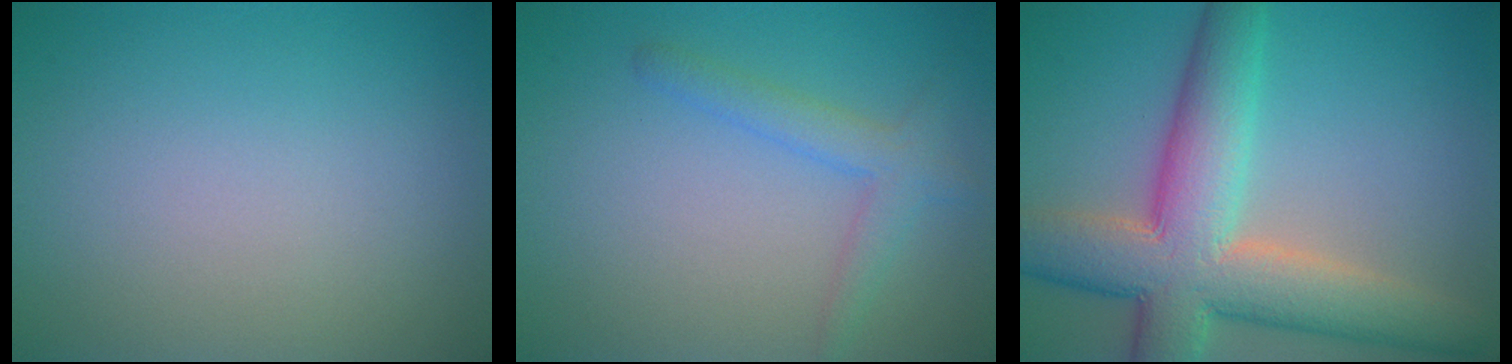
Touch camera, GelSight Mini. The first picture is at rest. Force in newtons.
{"total": 2.5, "press": 2.5, "slide": 0.1}
{"total": 10.3, "press": 10.2, "slide": 0.5}